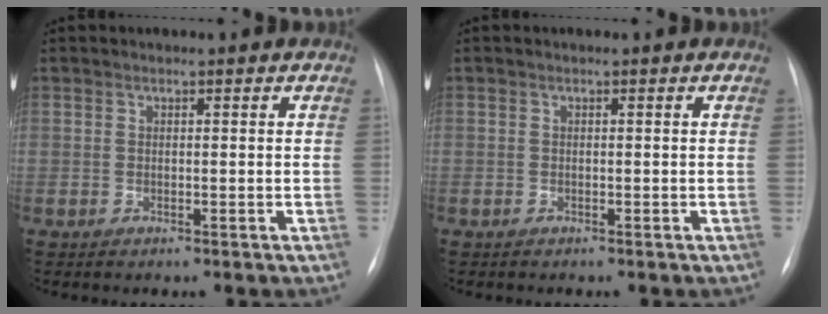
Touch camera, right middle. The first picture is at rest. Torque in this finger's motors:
{"motor_torque": [0.16, -0.36, -0.46, -0.21]}